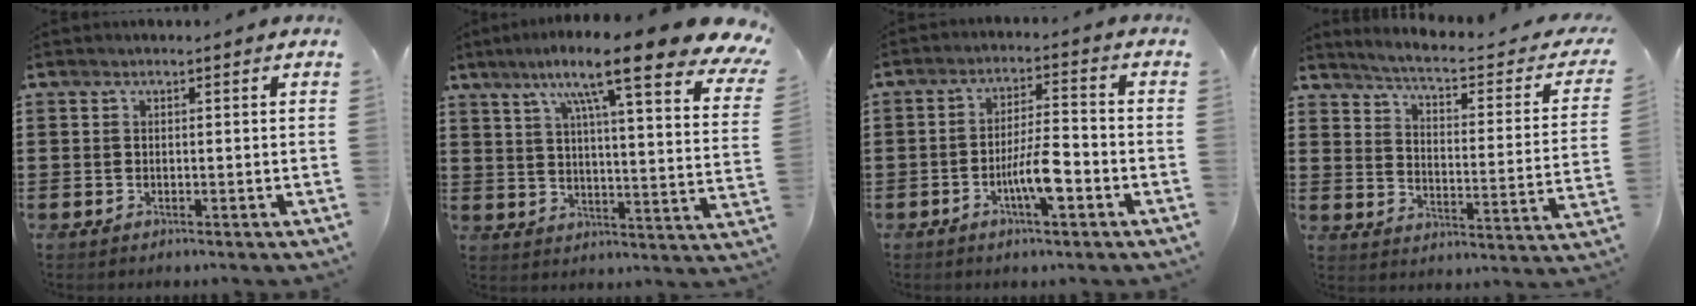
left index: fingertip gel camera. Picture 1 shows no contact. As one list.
[{"total": 14.2, "force": [9.8, 1.2, 10.2], "torque": [-0.196, -0.051, 0.151]}, {"total": 7.0, "force": [-2.8, 1.7, 6.2], "torque": [-0.120, 0.000, -0.052]}, {"total": 3.4, "force": [3.0, -0.2, 1.7], "torque": [-0.053, -0.030, 0.041]}]